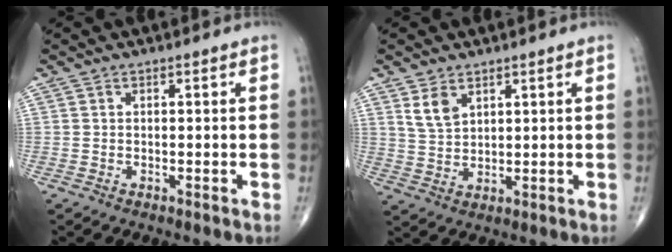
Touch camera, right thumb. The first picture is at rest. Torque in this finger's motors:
{"motor_torque": [-0.72, 0.73, 0.03, 0.02, 0.03]}